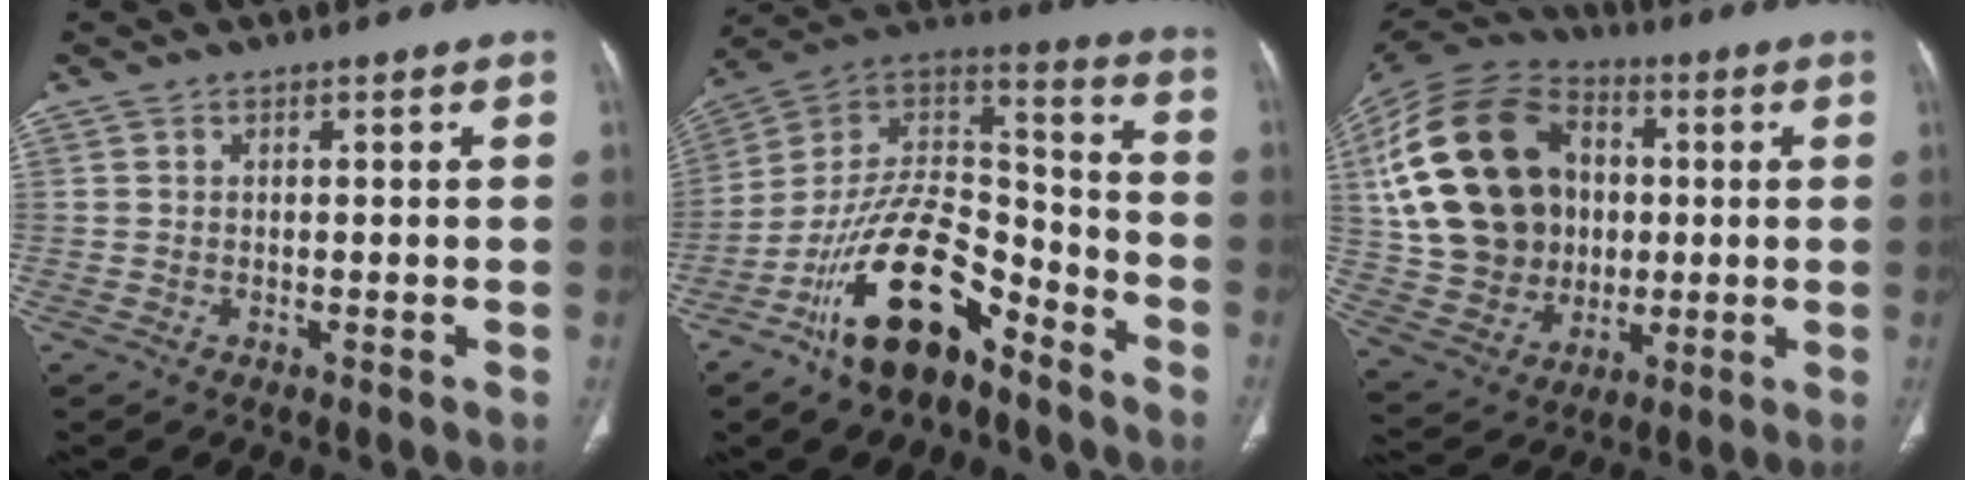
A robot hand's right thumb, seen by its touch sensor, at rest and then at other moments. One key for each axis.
{"total": 20.5, "fx": -12.4, "fy": 9.5, "fz": 13.3, "tx": -0.204, "ty": 0.098, "tz": -0.221}
{"total": 25.7, "fx": 3.4, "fy": 19.9, "fz": 16.0, "tx": -0.298, "ty": 0.017, "tz": 0.074}